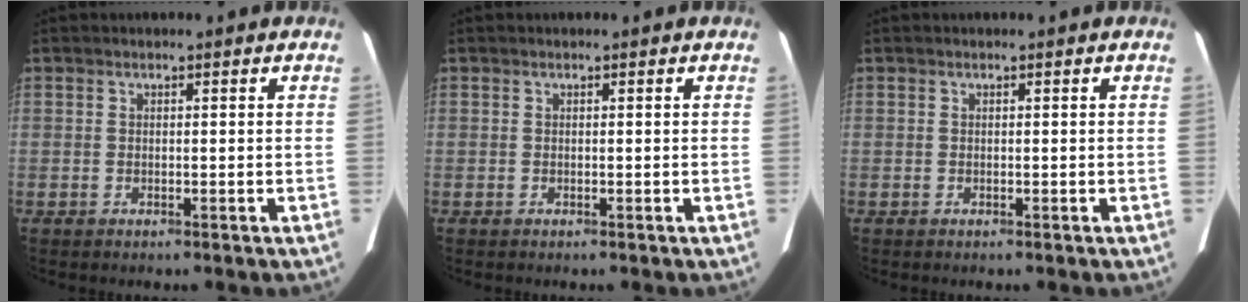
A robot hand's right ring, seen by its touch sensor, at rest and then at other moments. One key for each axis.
{"total": 0.0}
{"total": 0.0}